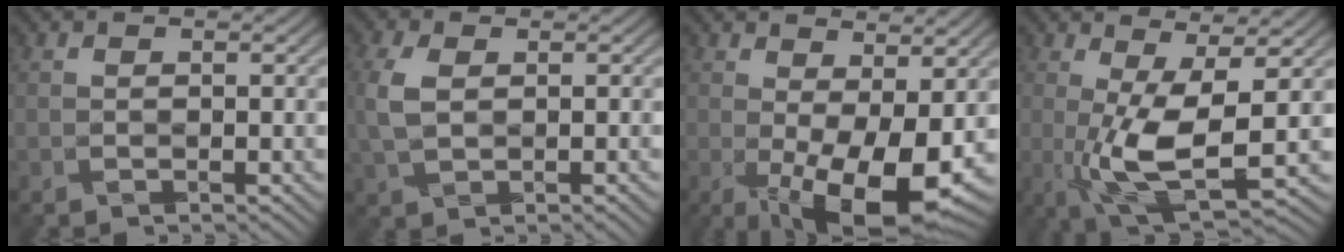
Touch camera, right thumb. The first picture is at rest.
{"total": 5.0, "force": [0.0, 3.0, 3.9], "torque": [-0.105, 0.003, -0.003]}
{"total": 11.9, "force": [-1.2, 4.7, 10.9], "torque": [-0.163, -0.003, -0.013]}
{"total": 9.0, "force": [-0.4, 2.7, 8.6], "torque": [-0.172, -0.001, -0.008]}